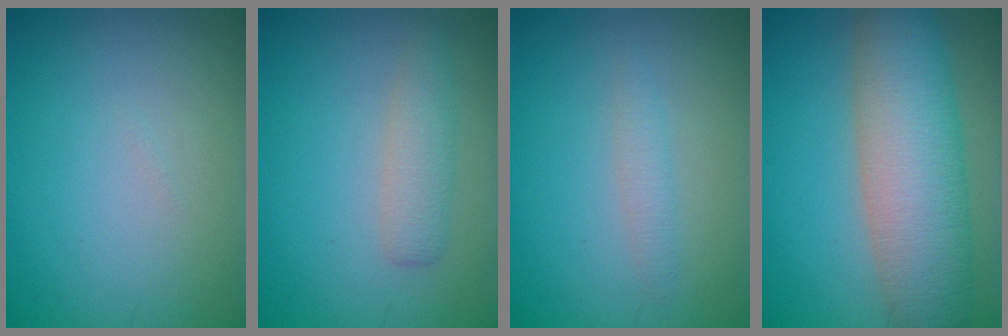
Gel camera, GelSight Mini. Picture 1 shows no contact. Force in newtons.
{"total": 2.2, "press": 2.2, "slide": 0.0}
{"total": 1.3, "press": 1.3, "slide": 0.0}
{"total": 9.1, "press": 9.1, "slide": 0.2}